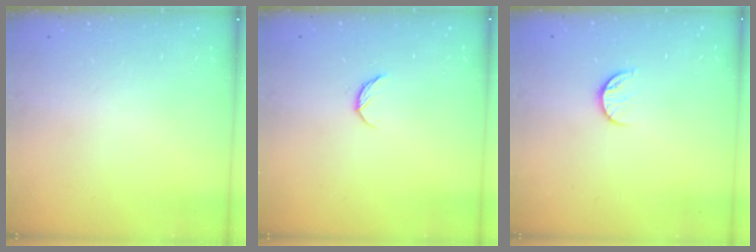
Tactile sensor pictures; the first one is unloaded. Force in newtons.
{"total": 4.6, "press": 4.6, "slide": 0.5}
{"total": 7.2, "press": 7.1, "slide": 0.8}